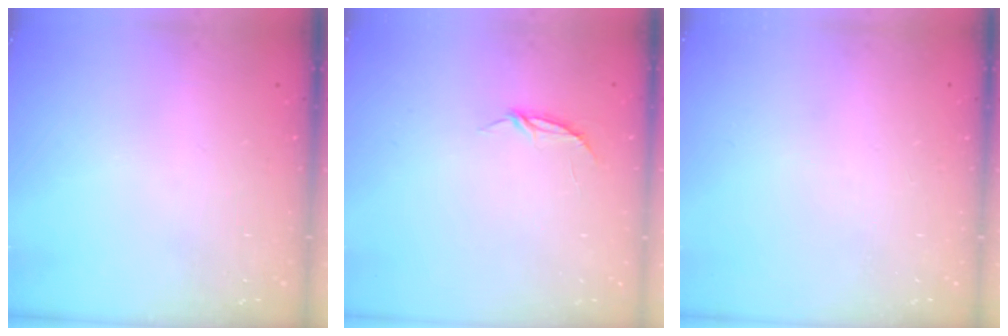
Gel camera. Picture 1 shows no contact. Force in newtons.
{"total": 3.3, "press": 3.3, "slide": 0.3}
{"total": 0.0}